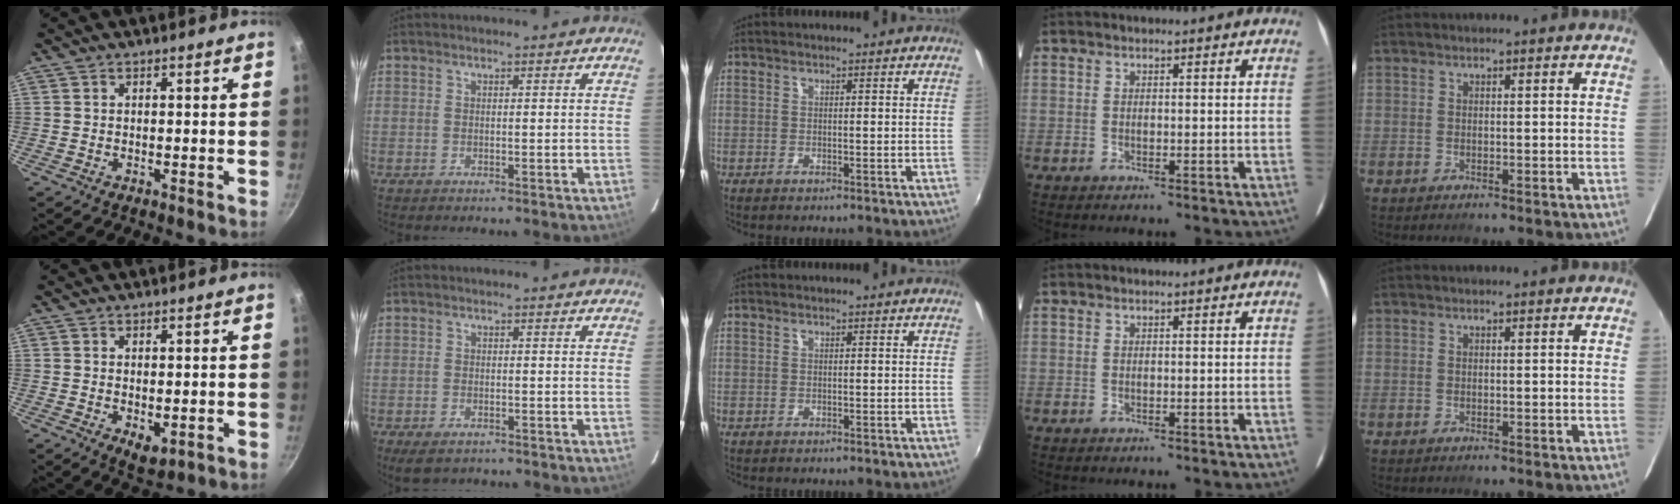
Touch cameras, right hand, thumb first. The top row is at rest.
{"thumb": {"total": 3.9, "force": [-0.5, 2.2, 3.2], "torque": [-0.048, -0.013, 0.000]}, "index": {"total": 4.2, "force": [-3.1, 2.0, 2.1], "torque": [-0.050, -0.013, -0.049]}}